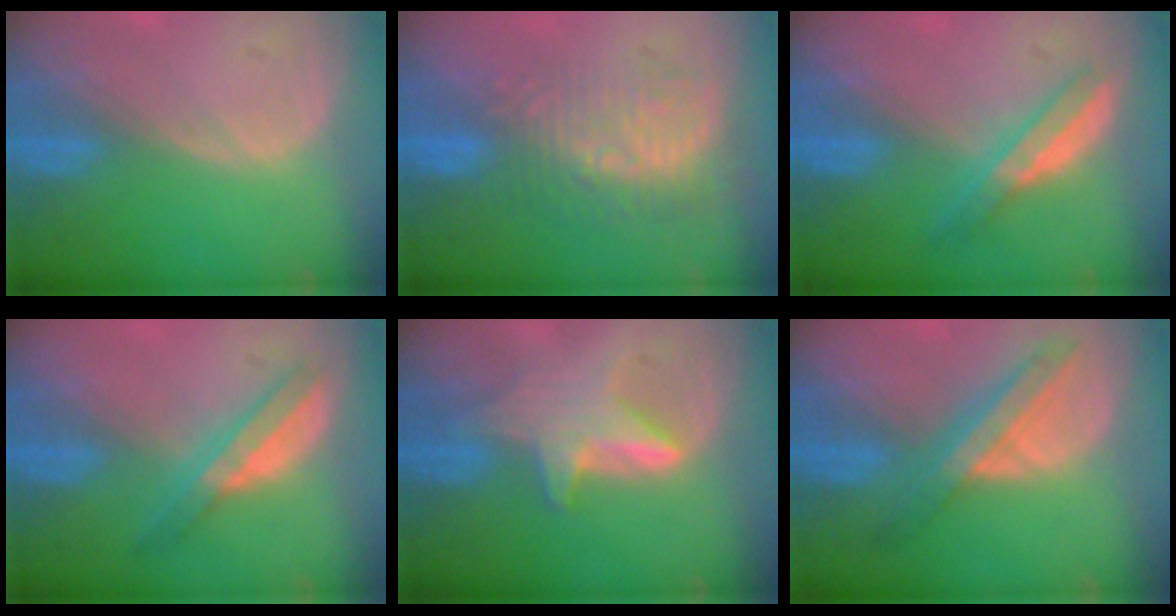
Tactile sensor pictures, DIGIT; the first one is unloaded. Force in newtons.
{"total": 9.6, "press": 8.5, "slide": 4.4}
{"total": 5.2, "press": 4.6, "slide": 2.4}
{"total": 4.8, "press": 4.8, "slide": 0.8}
{"total": 6.0, "press": 5.9, "slide": 0.6}
{"total": 6.6, "press": 6.5, "slide": 1.2}